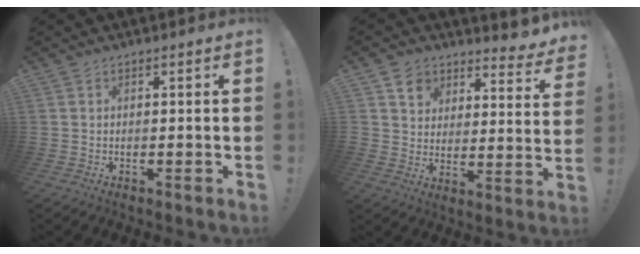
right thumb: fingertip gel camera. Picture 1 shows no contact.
{"total": 7.2, "force": [5.4, 4.1, 2.4], "torque": [-0.037, -0.049, 0.102]}